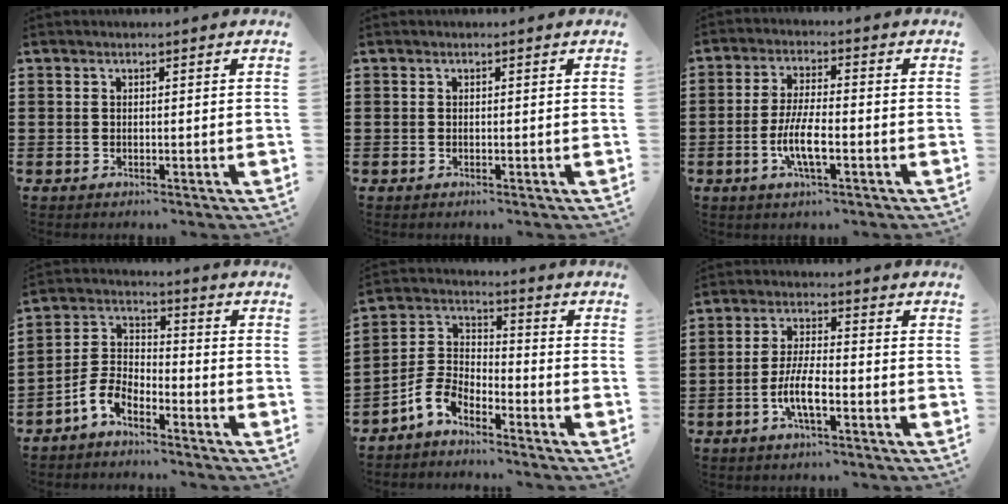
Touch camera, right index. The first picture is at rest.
{"total": 0.0}
{"total": 6.3, "force": [-2.0, 1.6, 5.8], "torque": [-0.125, -0.008, -0.042]}
{"total": 5.3, "force": [-4.1, 2.4, 2.3], "torque": [-0.074, 0.003, -0.089]}
{"total": 5.8, "force": [-4.7, 2.6, 2.2], "torque": [-0.079, -0.002, -0.102]}
{"total": 6.2, "force": [-2.3, 1.7, 5.4], "torque": [-0.124, -0.009, -0.049]}